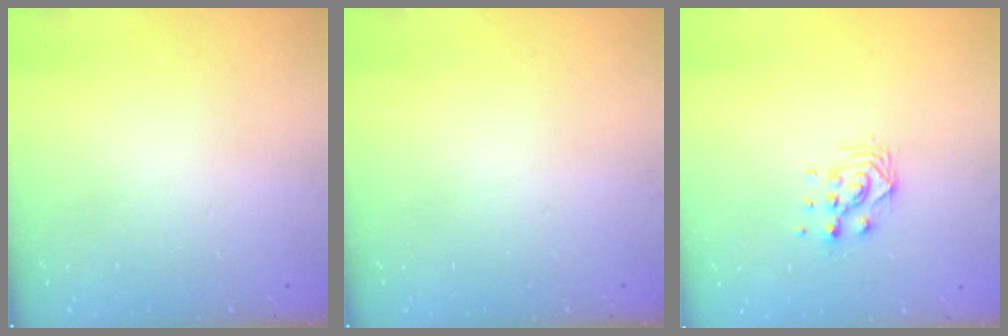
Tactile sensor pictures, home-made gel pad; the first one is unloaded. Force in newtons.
{"total": 0.0}
{"total": 7.8, "press": 7.8, "slide": 0.7}